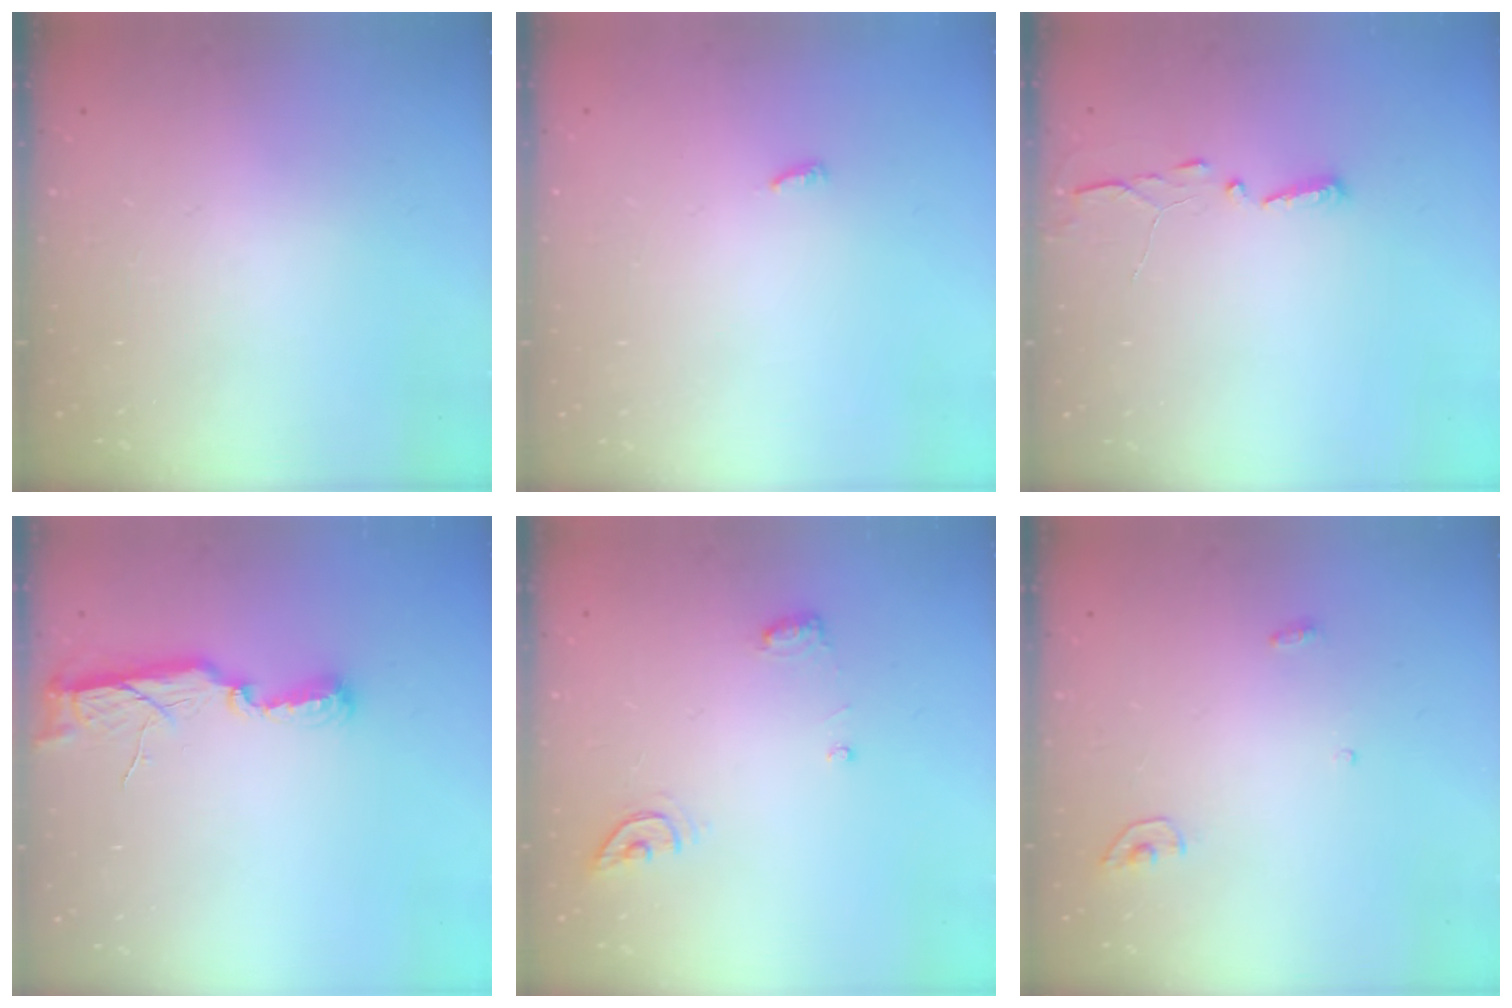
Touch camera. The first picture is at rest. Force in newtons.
{"total": 2.5, "press": 2.5, "slide": 0.2}
{"total": 2.9, "press": 2.9, "slide": 0.4}
{"total": 7.5, "press": 7.5, "slide": 0.4}
{"total": 6.4, "press": 6.4, "slide": 0.6}
{"total": 3.4, "press": 3.3, "slide": 0.3}